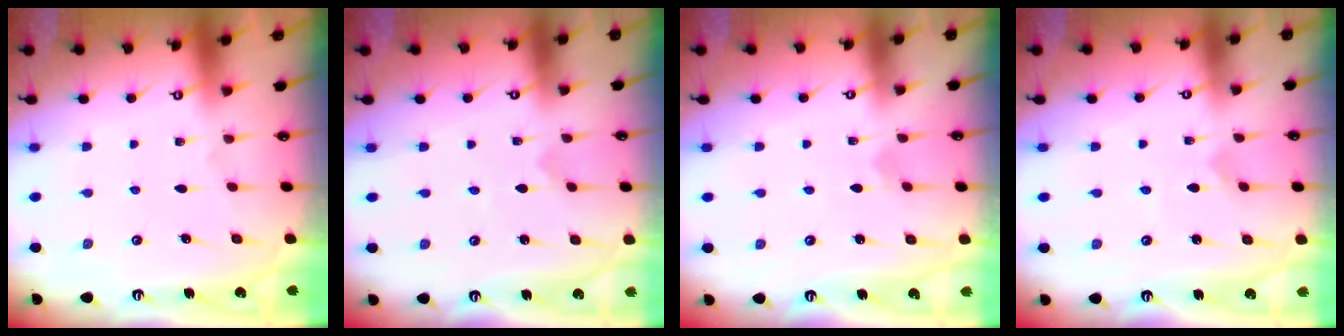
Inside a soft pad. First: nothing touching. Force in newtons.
{"total": 0.0}
{"total": 1.9, "press": 1.9, "slide": 0.1}
{"total": 1.4, "press": 1.4, "slide": 0.1}